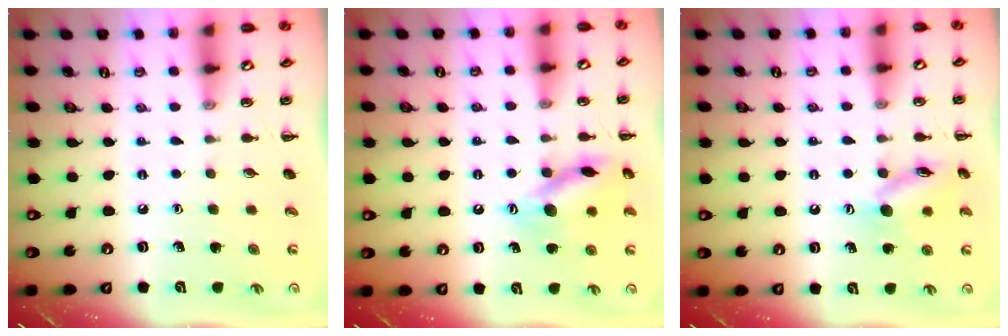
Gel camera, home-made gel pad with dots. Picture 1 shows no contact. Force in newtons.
{"total": 13.5, "press": 13.5, "slide": 1.3}
{"total": 12.3, "press": 12.2, "slide": 0.8}